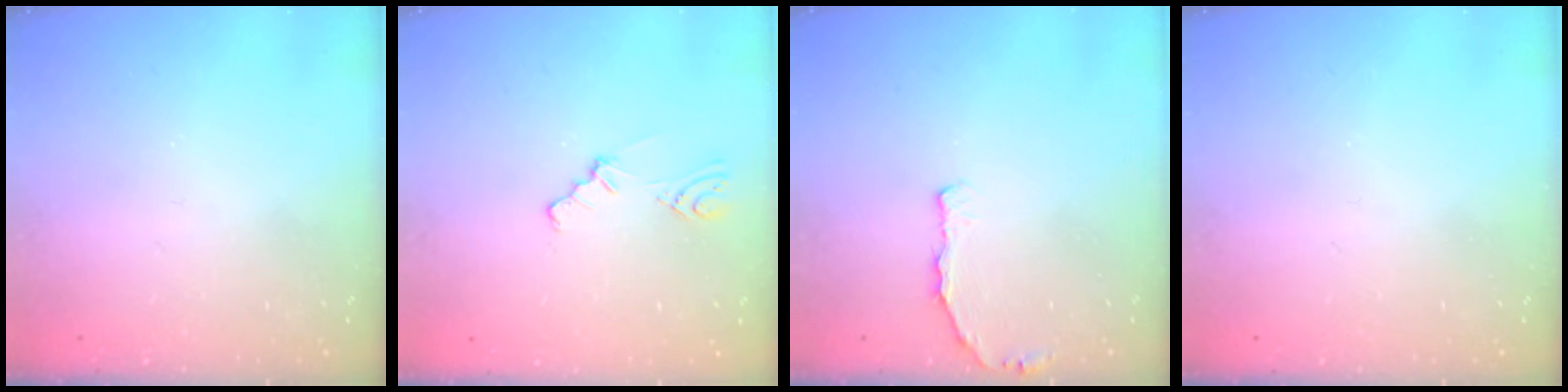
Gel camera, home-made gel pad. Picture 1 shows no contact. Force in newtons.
{"total": 2.8, "press": 2.8, "slide": 0.7}
{"total": 4.1, "press": 3.8, "slide": 1.6}
{"total": 0.0}